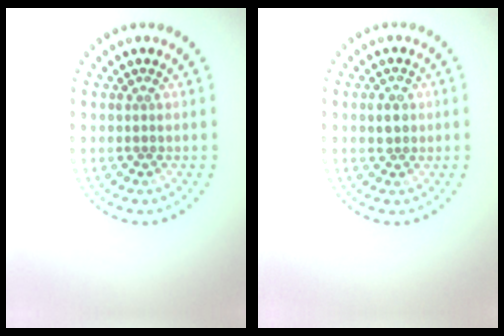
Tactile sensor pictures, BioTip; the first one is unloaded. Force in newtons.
{"total": 1.6, "press": 1.6, "slide": 0.2}